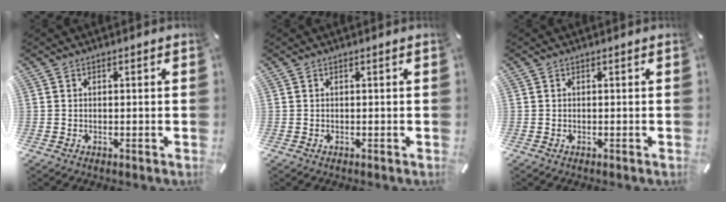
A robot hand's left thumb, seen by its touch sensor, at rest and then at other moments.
{"total": 0.0}
{"total": 0.0}